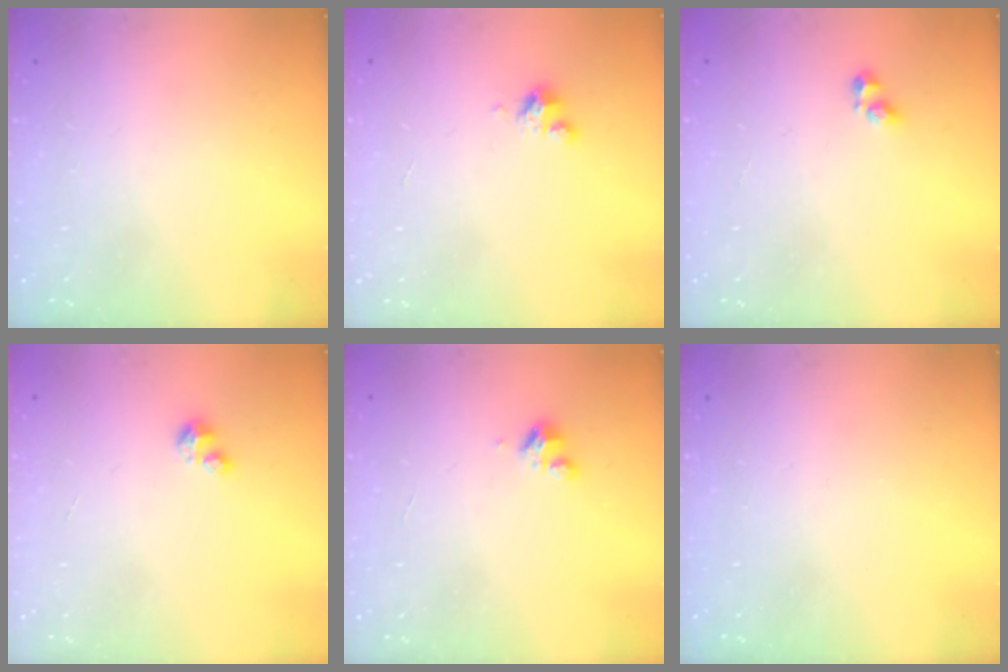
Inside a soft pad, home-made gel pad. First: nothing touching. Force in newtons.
{"total": 2.8, "press": 2.8, "slide": 0.2}
{"total": 3.1, "press": 3.1, "slide": 0.3}
{"total": 2.5, "press": 2.5, "slide": 0.3}
{"total": 5.0, "press": 5.0, "slide": 0.4}
{"total": 0.0}